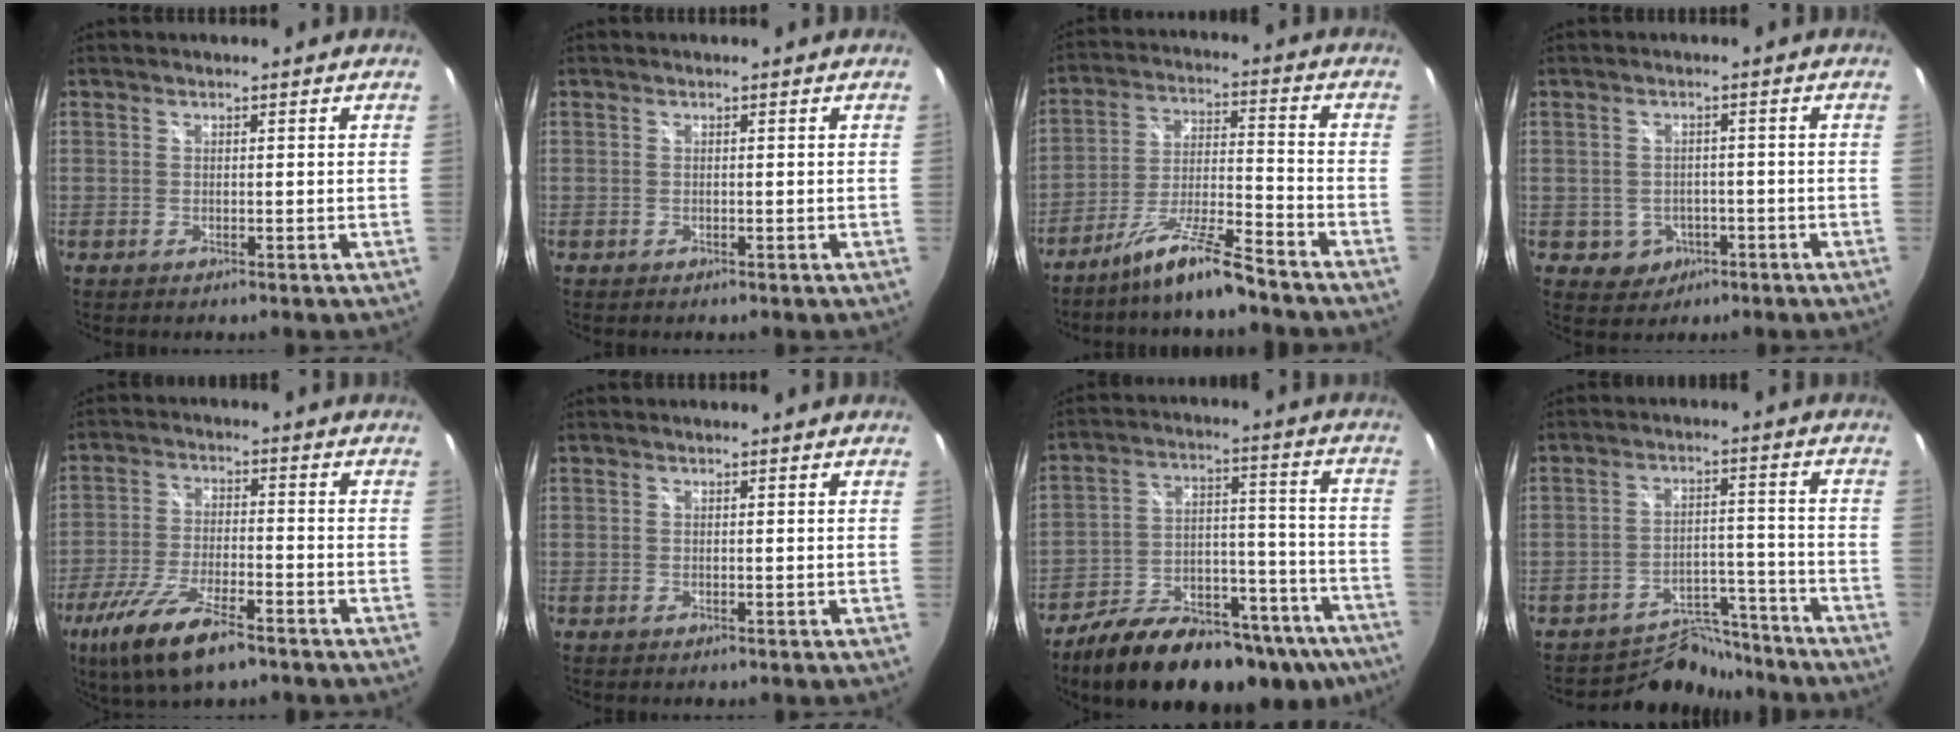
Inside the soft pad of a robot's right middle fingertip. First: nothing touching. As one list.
[{"total": 0.0}, {"total": 10.2, "force": [-8.5, 0.1, 5.7], "torque": [-0.119, 0.004, -0.153]}, {"total": 4.2, "force": [-1.6, 3.8, 0.9], "torque": [-0.029, 0.006, -0.014]}, {"total": 13.4, "force": [-8.8, 3.7, 9.3], "torque": [-0.207, -0.034, -0.164]}, {"total": 0.0}, {"total": 26.8, "force": [-18.8, 11.9, 14.9], "torque": [-0.235, 0.002, -0.251]}, {"total": 9.2, "force": [-8.7, 3.0, -0.2], "torque": [-0.005, 0.029, -0.130]}]